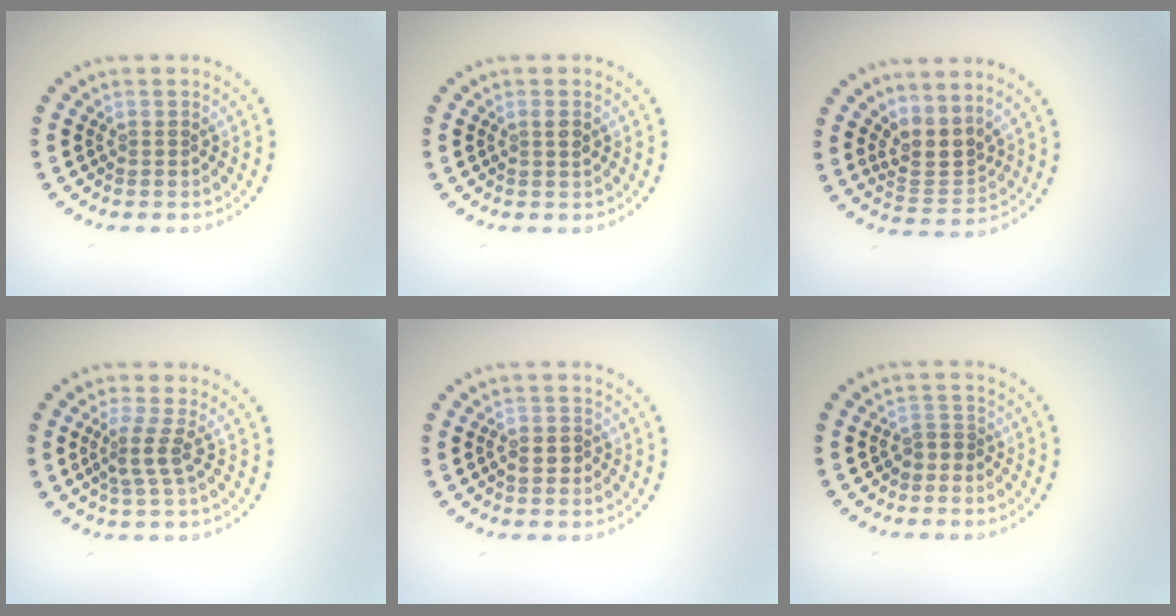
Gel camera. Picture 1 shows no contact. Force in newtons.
{"total": 1.0, "press": 0.9, "slide": 0.4}
{"total": 2.9, "press": 2.3, "slide": 1.9}
{"total": 2.2, "press": 1.5, "slide": 1.7}
{"total": 1.1, "press": 1.0, "slide": 0.6}
{"total": 1.3, "press": 1.0, "slide": 0.8}